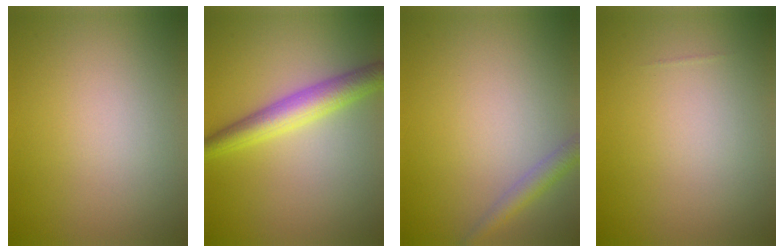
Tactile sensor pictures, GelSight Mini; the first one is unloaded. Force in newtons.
{"total": 4.3, "press": 4.3, "slide": 0.2}
{"total": 2.0, "press": 2.0, "slide": 0.1}
{"total": 0.0}